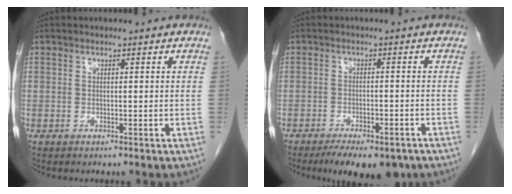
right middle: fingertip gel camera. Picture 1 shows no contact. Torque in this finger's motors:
{"motor_torque": [0.95, -0.78, 0.14, 0.04]}